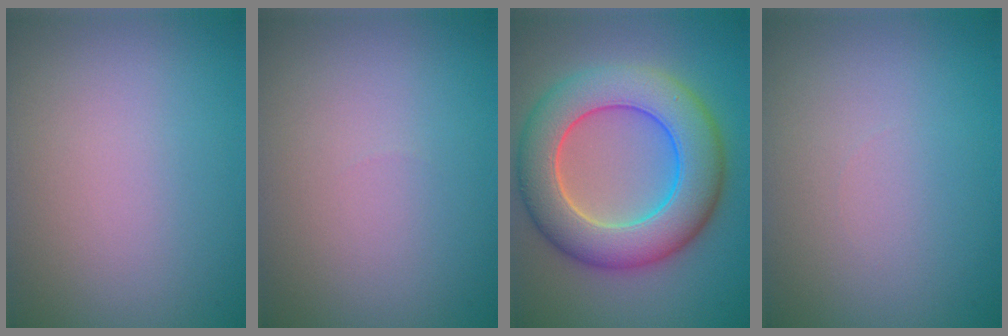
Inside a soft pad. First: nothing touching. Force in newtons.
{"total": 0.0}
{"total": 9.6, "press": 9.5, "slide": 0.7}
{"total": 0.0}